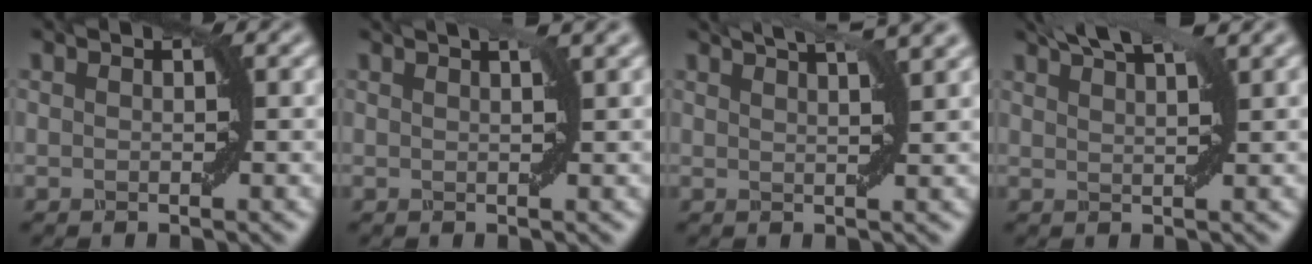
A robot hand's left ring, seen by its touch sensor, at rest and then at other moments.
{"total": 3.0, "force": [1.8, 1.0, 2.2], "torque": [-0.014, 0.013, 0.001]}
{"total": 6.6, "force": [4.5, 2.1, 4.4], "torque": [-0.044, 0.038, 0.035]}
{"total": 5.4, "force": [3.8, 1.3, 3.6], "torque": [-0.044, 0.025, 0.037]}